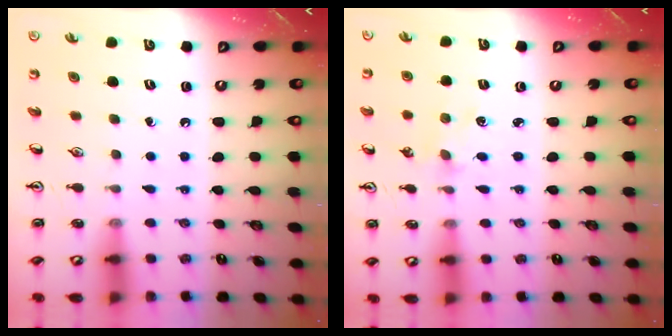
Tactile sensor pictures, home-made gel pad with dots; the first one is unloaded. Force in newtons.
{"total": 1.3, "press": 1.3, "slide": 0.2}